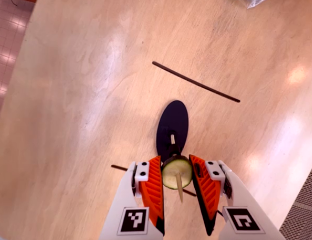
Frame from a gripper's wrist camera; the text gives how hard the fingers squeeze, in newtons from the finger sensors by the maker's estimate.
{"total": 10.0, "left": 10.4, "right": 9.7}